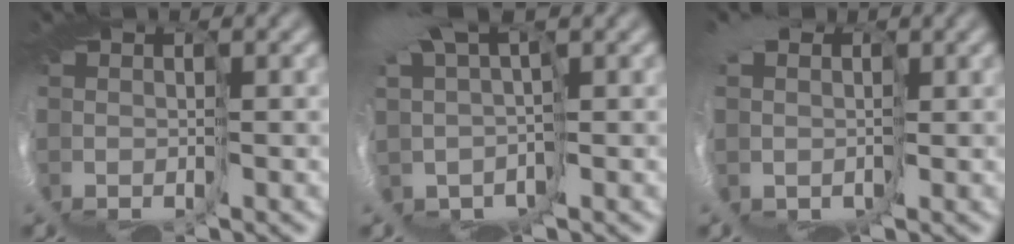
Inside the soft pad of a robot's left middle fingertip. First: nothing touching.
{"total": 5.4, "force": [1.8, 2.7, 4.3], "torque": [-0.102, -0.015, 0.024]}
{"total": 5.7, "force": [1.0, 4.9, 2.8], "torque": [-0.057, -0.016, -0.001]}